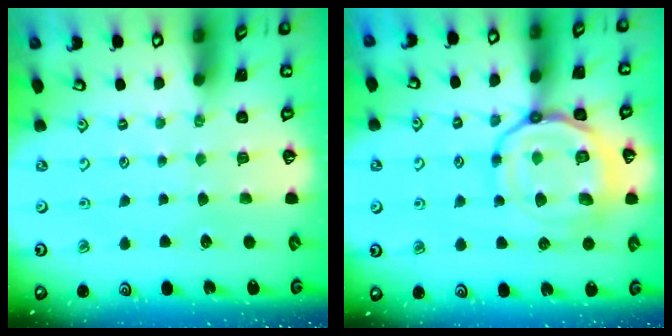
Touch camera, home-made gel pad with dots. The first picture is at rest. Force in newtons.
{"total": 18.1, "press": 18.1, "slide": 1.8}